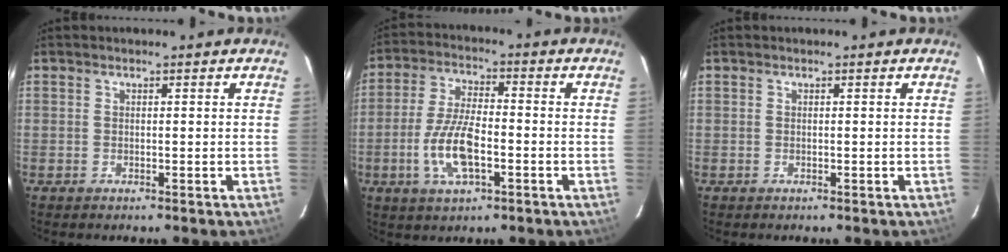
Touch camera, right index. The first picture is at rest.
{"total": 10.2, "force": [-3.2, 3.7, 8.9], "torque": [-0.185, 0.001, -0.061]}
{"total": 0.0}